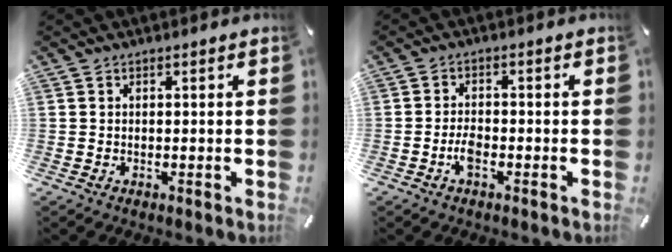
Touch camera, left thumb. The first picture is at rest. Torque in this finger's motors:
{"motor_torque": [0.08, 0.06, 0.36, 0.17, 0.00]}